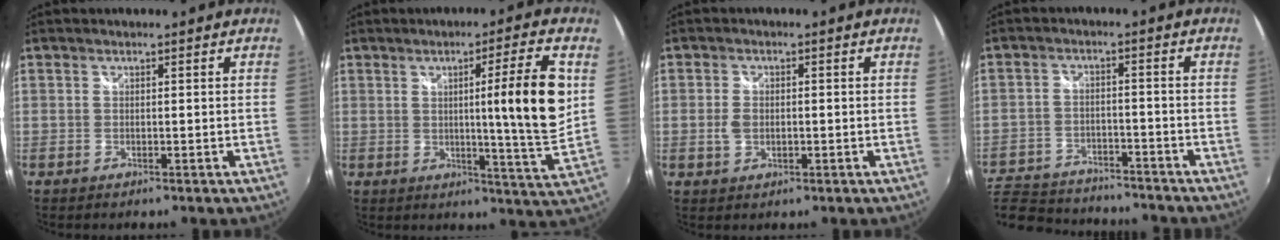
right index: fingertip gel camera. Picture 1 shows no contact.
{"total": 12.4, "force": [2.4, -1.1, 12.2], "torque": [-0.185, -0.012, 0.031]}
{"total": 3.0, "force": [-0.5, 2.0, 2.1], "torque": [-0.045, 0.000, -0.008]}
{"total": 18.5, "force": [-15.5, 7.3, 7.0], "torque": [-0.178, -0.006, -0.234]}